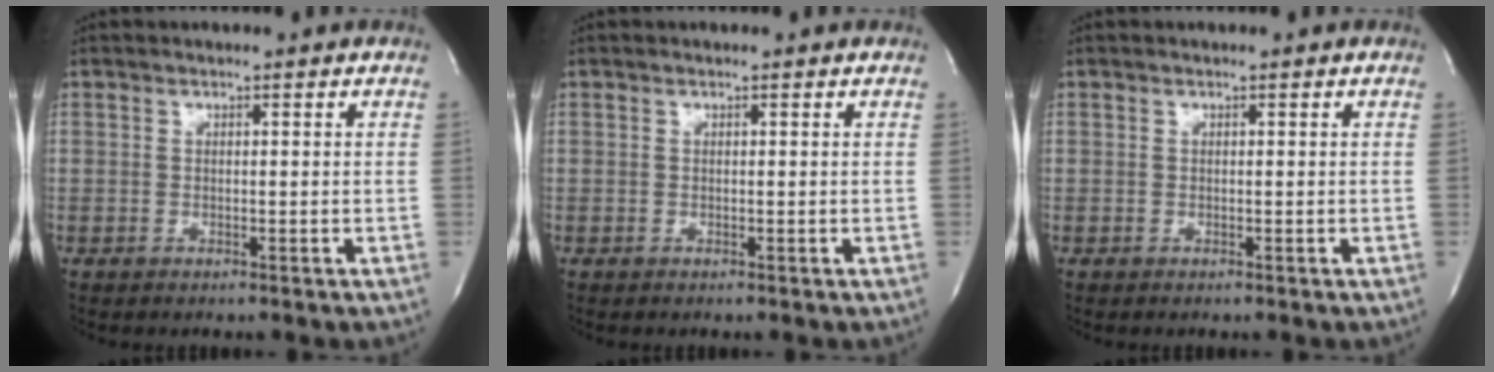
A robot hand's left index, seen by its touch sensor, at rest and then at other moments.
{"total": 0.0}
{"total": 0.0}